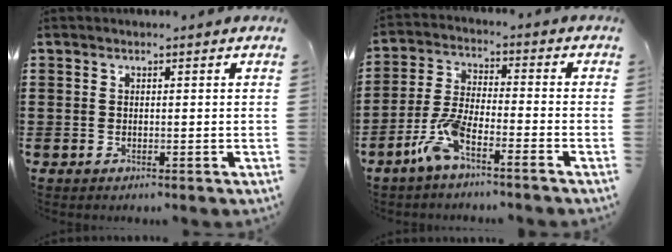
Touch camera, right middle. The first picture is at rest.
{"total": 6.9, "force": [-4.8, 1.0, 4.9], "torque": [-0.120, -0.007, -0.097]}